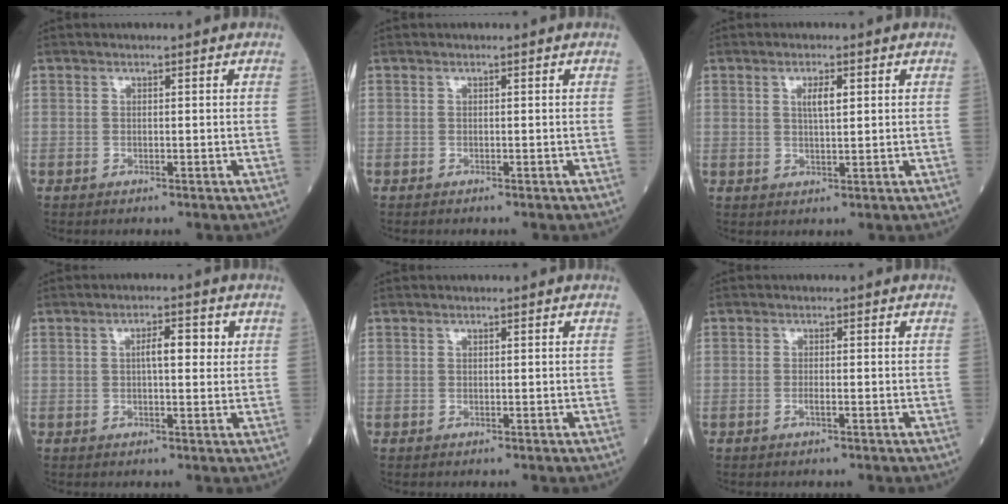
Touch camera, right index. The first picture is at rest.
{"total": 0.0}
{"total": 2.8, "force": [1.0, 0.6, 2.6], "torque": [-0.048, 0.000, 0.017]}
{"total": 4.0, "force": [1.0, 1.2, 3.7], "torque": [-0.060, 0.010, 0.013]}
{"total": 0.0}
{"total": 1.0, "force": [-0.4, 0.0, 0.9], "torque": [-0.020, -0.001, -0.007]}